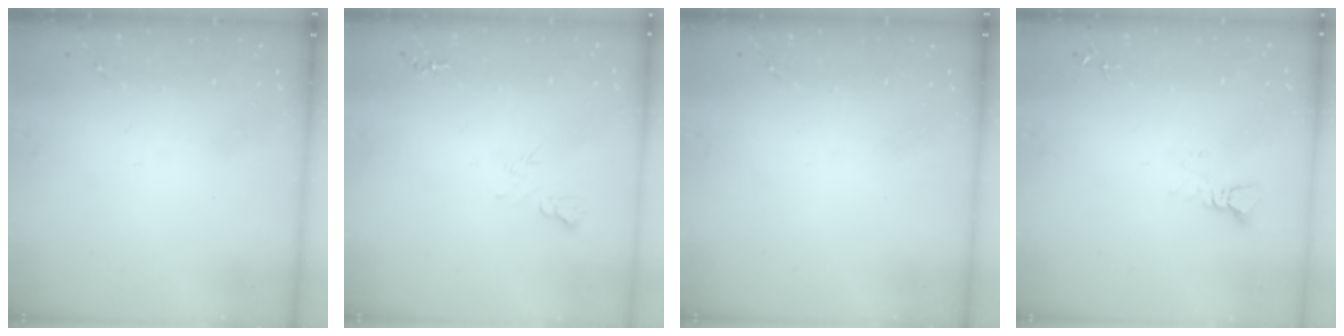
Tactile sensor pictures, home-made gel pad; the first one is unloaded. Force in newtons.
{"total": 5.8, "press": 5.8, "slide": 0.7}
{"total": 0.0}
{"total": 2.4, "press": 2.4, "slide": 0.1}